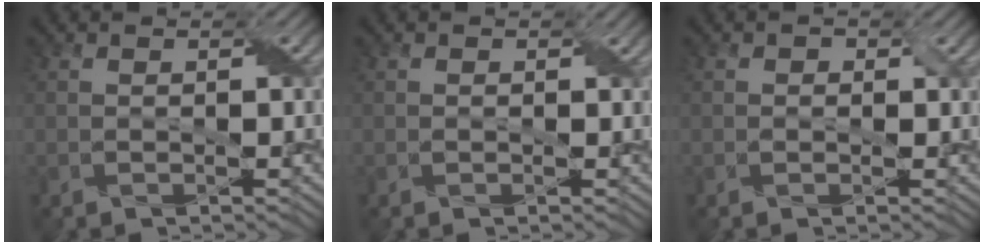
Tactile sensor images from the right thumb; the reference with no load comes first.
{"total": 0.8, "force": [0.1, 0.7, 0.4], "torque": [-0.007, -0.003, 0.000]}
{"total": 1.1, "force": [0.1, 1.0, 0.5], "torque": [-0.007, -0.002, -0.002]}